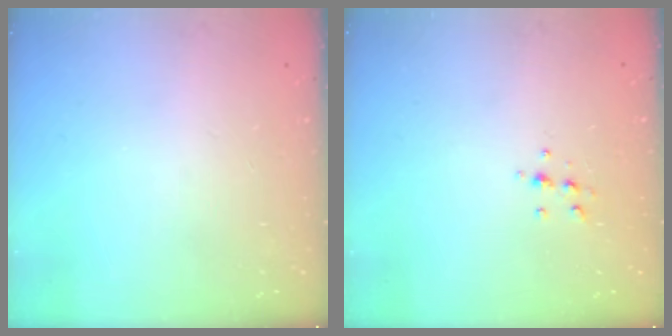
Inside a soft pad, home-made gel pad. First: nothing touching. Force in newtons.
{"total": 5.4, "press": 5.2, "slide": 1.3}